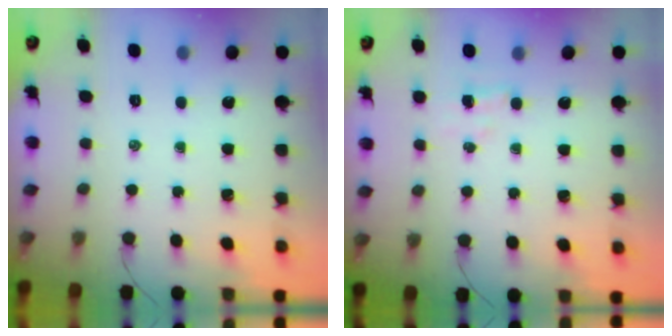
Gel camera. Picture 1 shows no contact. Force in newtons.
{"total": 2.5, "press": 2.3, "slide": 0.8}